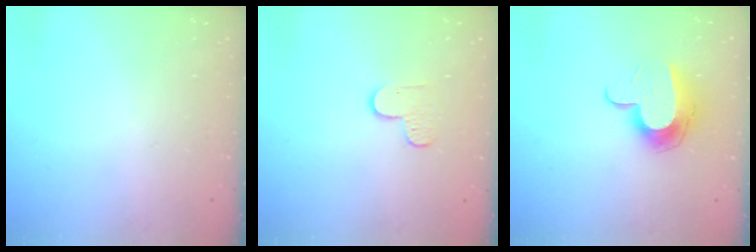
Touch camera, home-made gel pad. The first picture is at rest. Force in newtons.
{"total": 3.7, "press": 3.7, "slide": 0.4}
{"total": 11.5, "press": 11.5, "slide": 0.4}